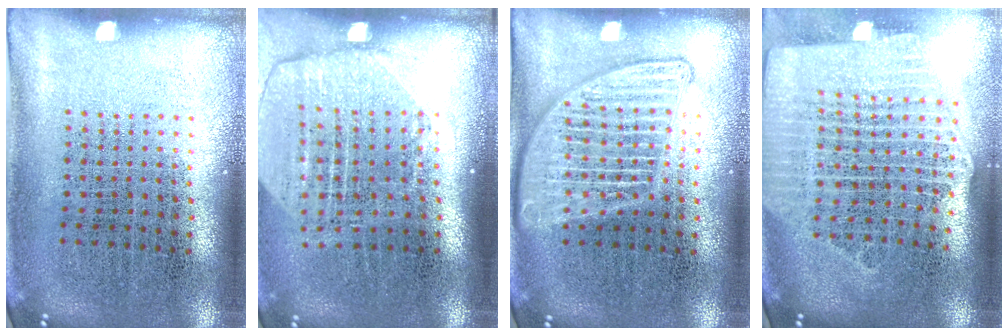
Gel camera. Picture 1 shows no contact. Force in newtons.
{"total": 1.9, "press": 1.7, "slide": 0.9}
{"total": 3.0, "press": 2.9, "slide": 0.3}
{"total": 2.5, "press": 2.1, "slide": 1.3}